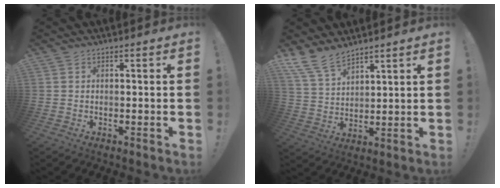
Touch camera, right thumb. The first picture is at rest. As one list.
[{"total": 9.8, "force": [8.3, 3.8, 3.6], "torque": [-0.086, -0.048, 0.165]}]